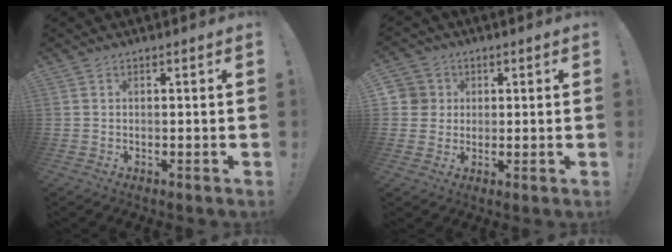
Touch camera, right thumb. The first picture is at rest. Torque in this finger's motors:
{"motor_torque": [-0.01, -0.02, -0.06, -0.02, 0.08]}